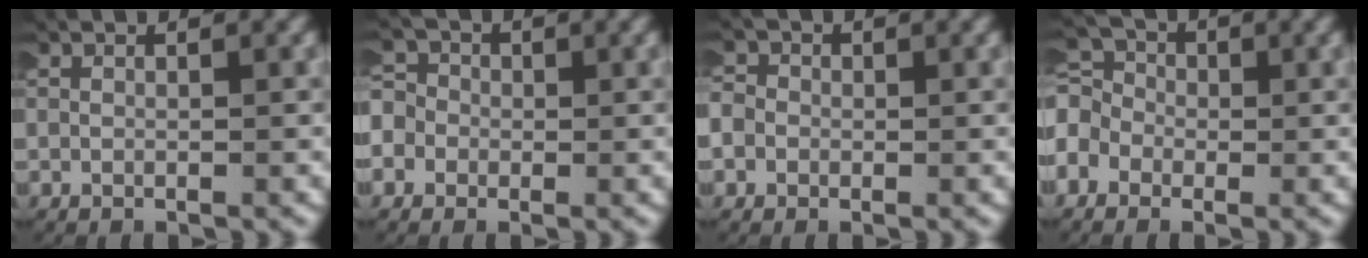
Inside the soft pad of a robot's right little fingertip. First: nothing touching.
{"total": 5.6, "force": [0.2, 5.2, 2.1], "torque": [-0.060, 0.006, -0.014]}
{"total": 3.6, "force": [0.1, 3.3, 1.3], "torque": [-0.038, 0.005, -0.010]}
{"total": 6.5, "force": [0.0, 5.9, 2.7], "torque": [-0.065, 0.005, -0.018]}